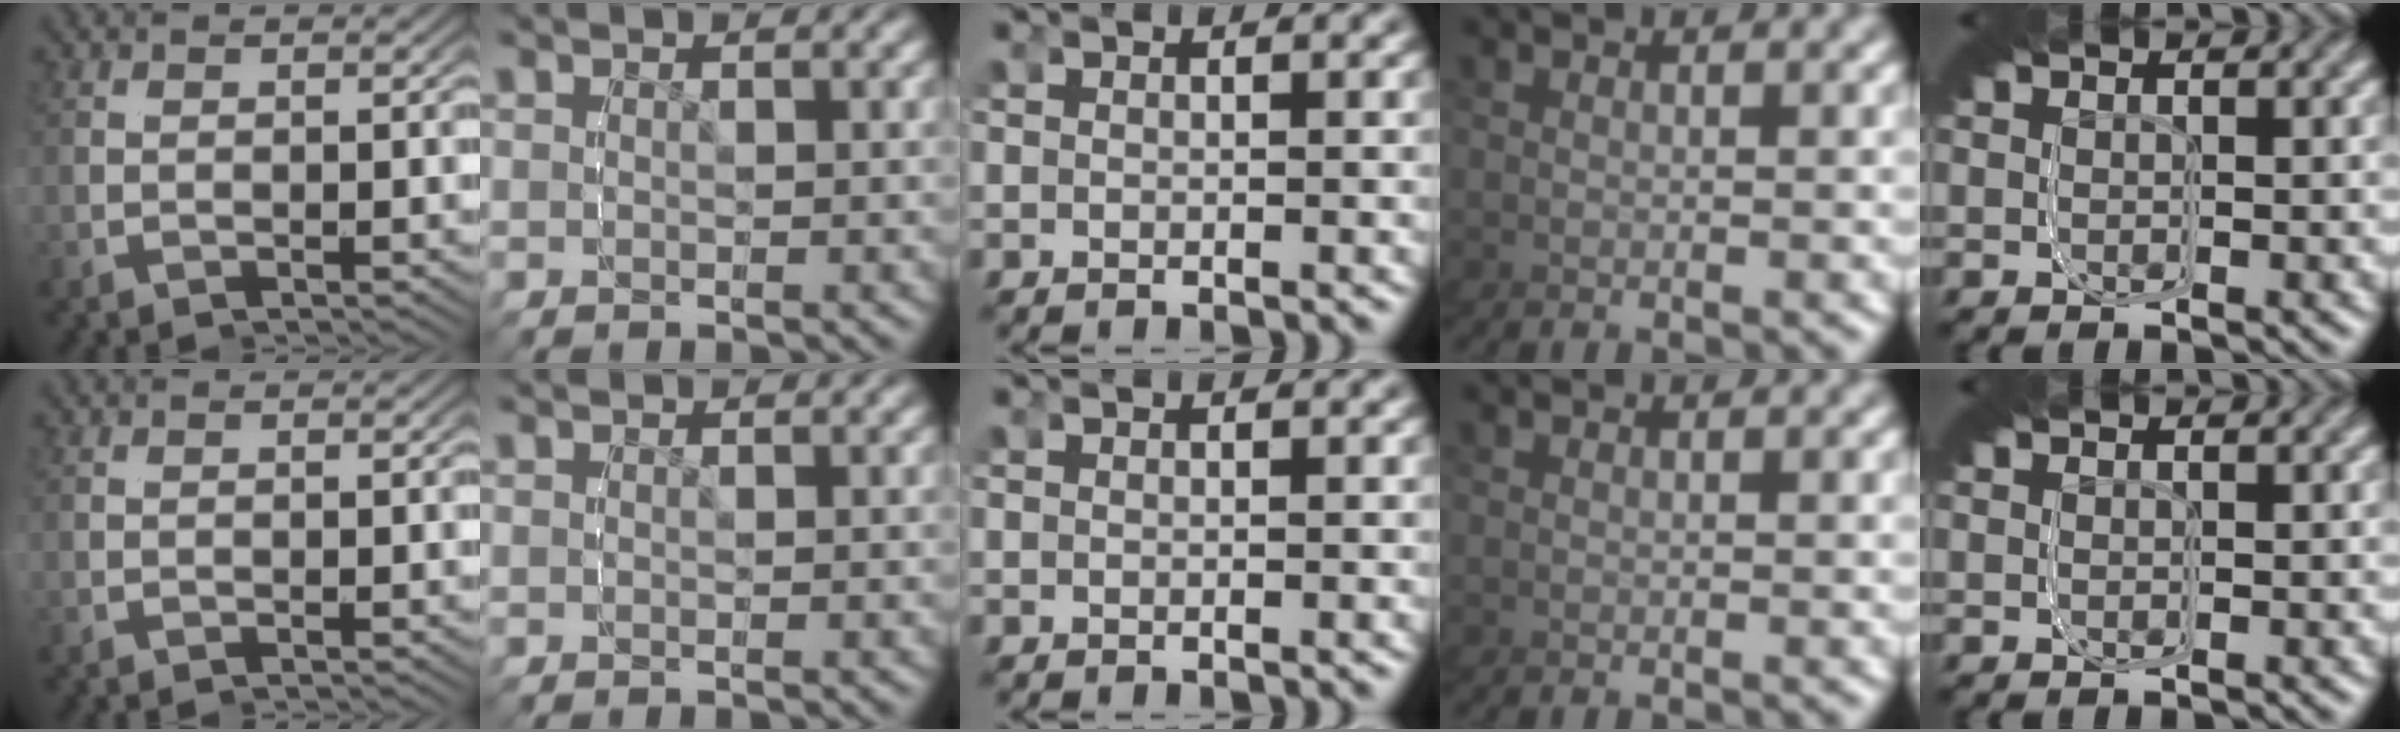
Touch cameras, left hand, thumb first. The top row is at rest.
{}